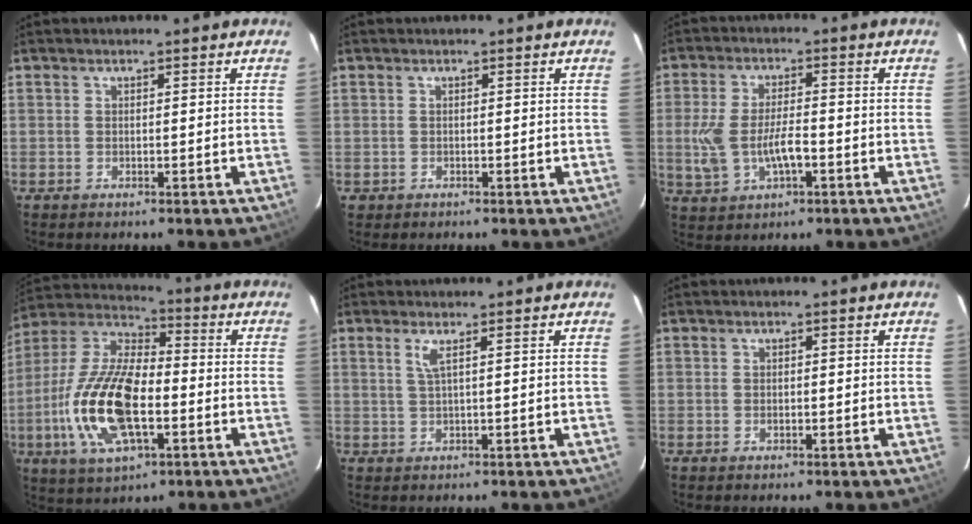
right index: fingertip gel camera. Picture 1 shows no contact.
{"total": 1.1, "force": [-0.3, 1.0, 0.0], "torque": [-0.001, 0.002, -0.001]}
{"total": 9.0, "force": [-2.1, 4.0, 7.7], "torque": [-0.169, -0.001, -0.033]}
{"total": 19.5, "force": [-4.7, 8.7, 16.8], "torque": [-0.357, -0.007, -0.091]}
{"total": 1.9, "force": [0.8, -0.4, 1.7], "torque": [-0.033, -0.003, 0.018]}
{"total": 0.7, "force": [-0.1, 0.6, 0.3], "torque": [-0.004, 0.000, -0.001]}